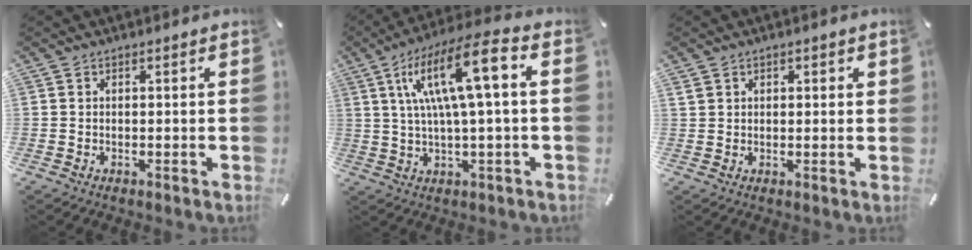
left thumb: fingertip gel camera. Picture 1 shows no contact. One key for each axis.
{"total": 15.9, "fx": 4.1, "fy": 3.9, "fz": 14.9, "tx": -0.282, "ty": 0.001, "tz": 0.062}
{"total": 2.0, "fx": 0.9, "fy": 1.6, "fz": 0.7, "tx": -0.006, "ty": -0.001, "tz": 0.015}